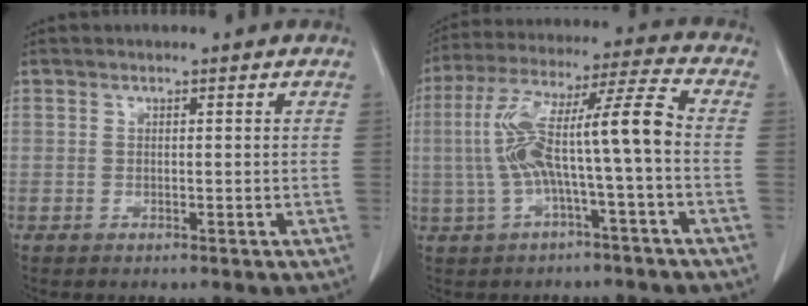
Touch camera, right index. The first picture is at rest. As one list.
[{"total": 12.8, "force": [-1.4, 0.7, 12.7], "torque": [-0.244, 0.044, -0.026]}]